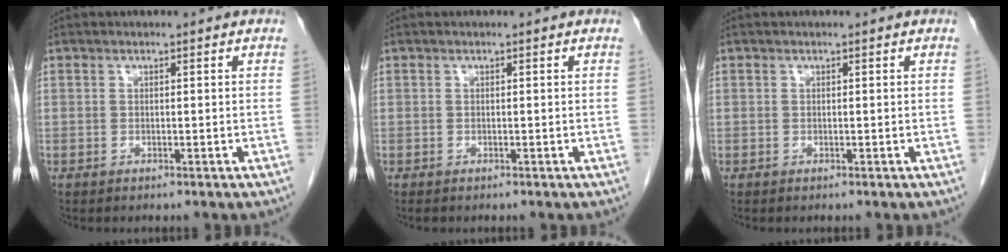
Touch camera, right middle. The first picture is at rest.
{"total": 0.0}
{"total": 0.0}